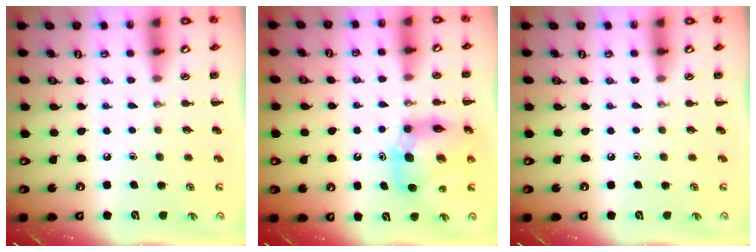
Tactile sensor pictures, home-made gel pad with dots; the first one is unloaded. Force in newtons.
{"total": 11.6, "press": 11.1, "slide": 3.3}
{"total": 0.0}